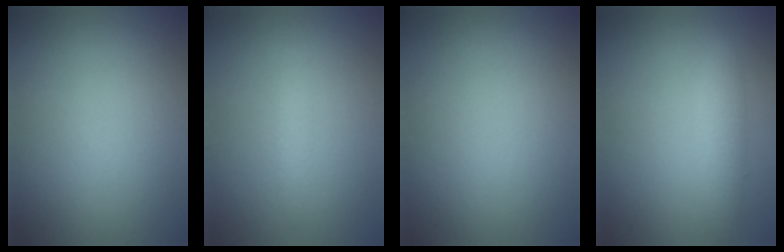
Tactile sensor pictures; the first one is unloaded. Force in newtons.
{"total": 1.2, "press": 1.2, "slide": 0.0}
{"total": 0.0}
{"total": 2.6, "press": 2.6, "slide": 0.1}